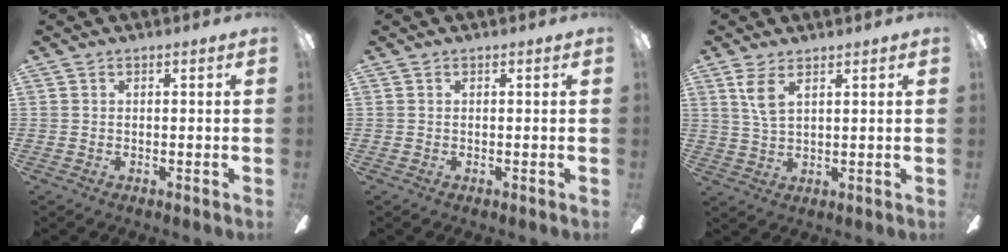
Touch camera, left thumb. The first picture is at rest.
{"total": 0.0}
{"total": 5.4, "force": [2.9, 2.3, 4.0], "torque": [-0.086, 0.001, 0.054]}